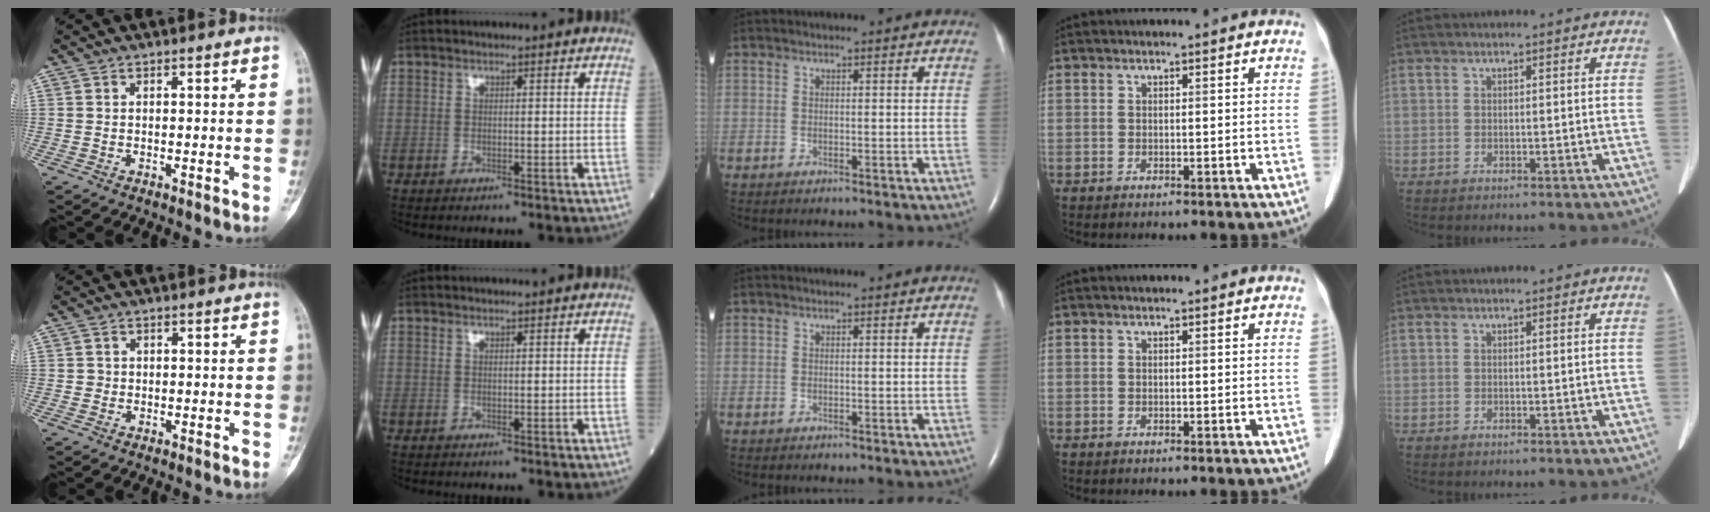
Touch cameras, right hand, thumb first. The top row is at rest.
{"thumb": {"total": 1.0, "force": [0.0, 1.0, 0.0], "torque": [0.007, 0.005, -0.001]}}